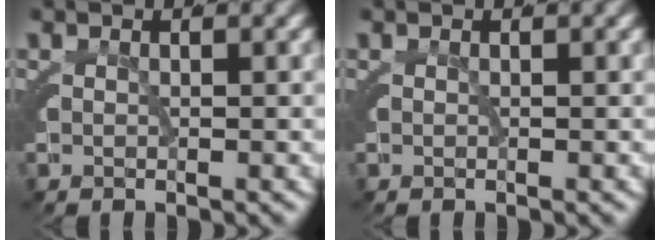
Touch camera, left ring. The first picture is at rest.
{"total": 0.0}